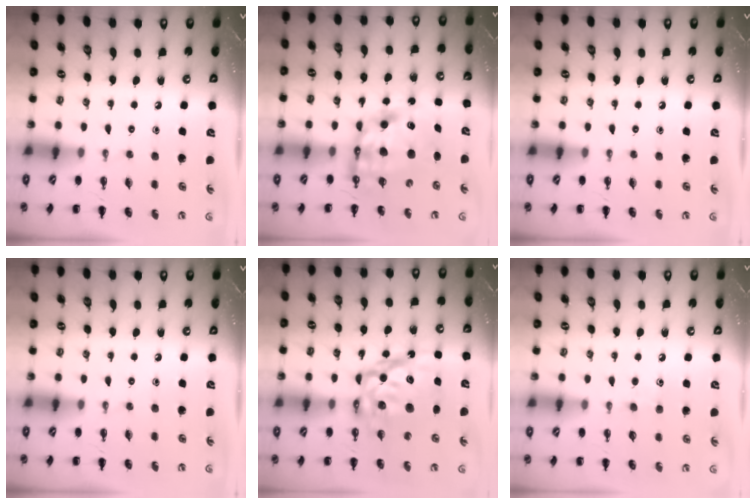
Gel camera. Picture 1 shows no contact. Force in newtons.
{"total": 10.7, "press": 10.3, "slide": 3.0}
{"total": 0.0}
{"total": 0.0}
{"total": 12.9, "press": 12.5, "slide": 3.0}
{"total": 4.6, "press": 4.4, "slide": 1.4}